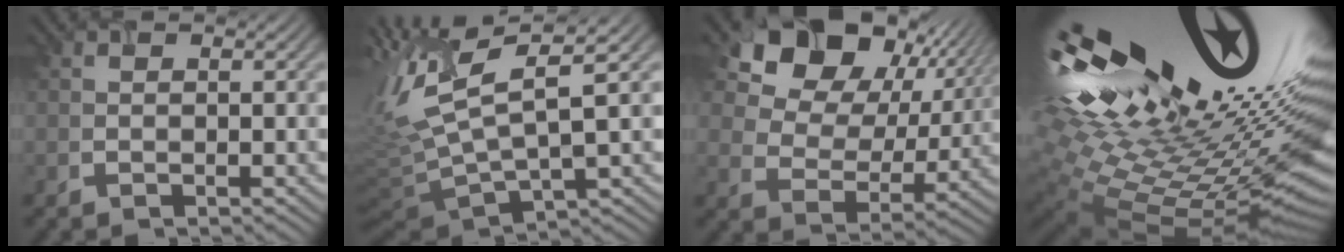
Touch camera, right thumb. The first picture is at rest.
{"total": 12.4, "force": [1.3, 3.8, 11.8], "torque": [-0.276, 0.008, 0.040]}
{"total": 17.1, "force": [9.4, 11.1, 9.1], "torque": [-0.198, 0.041, 0.163]}
{"total": 20.5, "force": [6.9, 8.5, 17.4], "torque": [-0.309, -0.011, 0.152]}